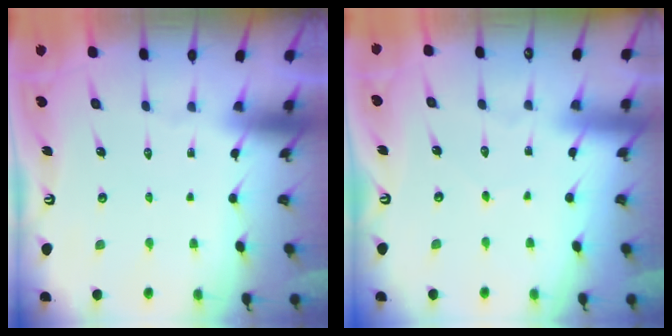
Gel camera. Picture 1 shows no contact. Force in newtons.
{"total": 2.8, "press": 2.8, "slide": 0.3}